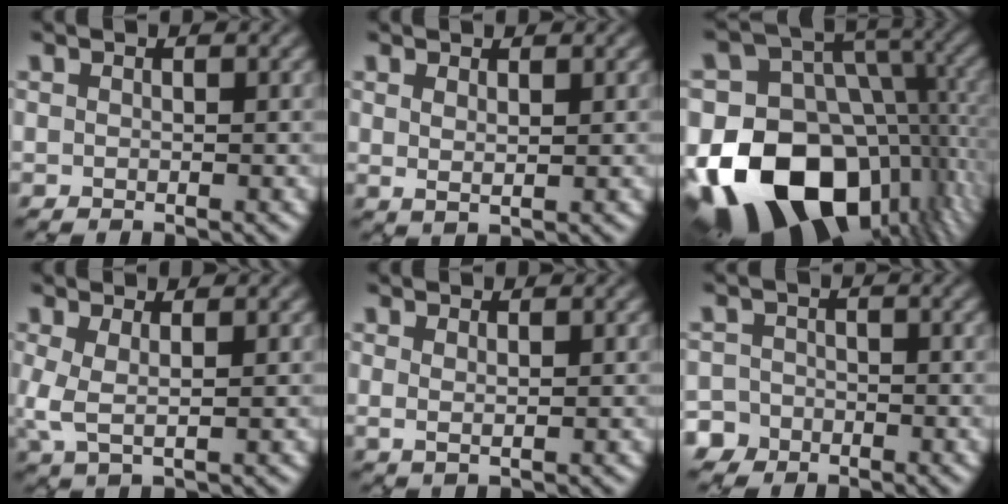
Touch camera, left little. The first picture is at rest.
{"total": 1.1, "force": [0.7, 0.2, 0.7], "torque": [-0.017, -0.002, 0.016]}
{"total": 18.4, "force": [-6.6, 12.5, 11.8], "torque": [-0.217, -0.004, -0.122]}
{"total": 2.3, "force": [0.4, 0.8, 2.2], "torque": [-0.055, 0.001, 0.005]}
{"total": 0.8, "force": [0.6, 0.0, 0.6], "torque": [-0.015, -0.001, 0.012]}
{"total": 3.9, "force": [-2.3, 3.1, 0.2], "torque": [0.026, 0.003, -0.058]}